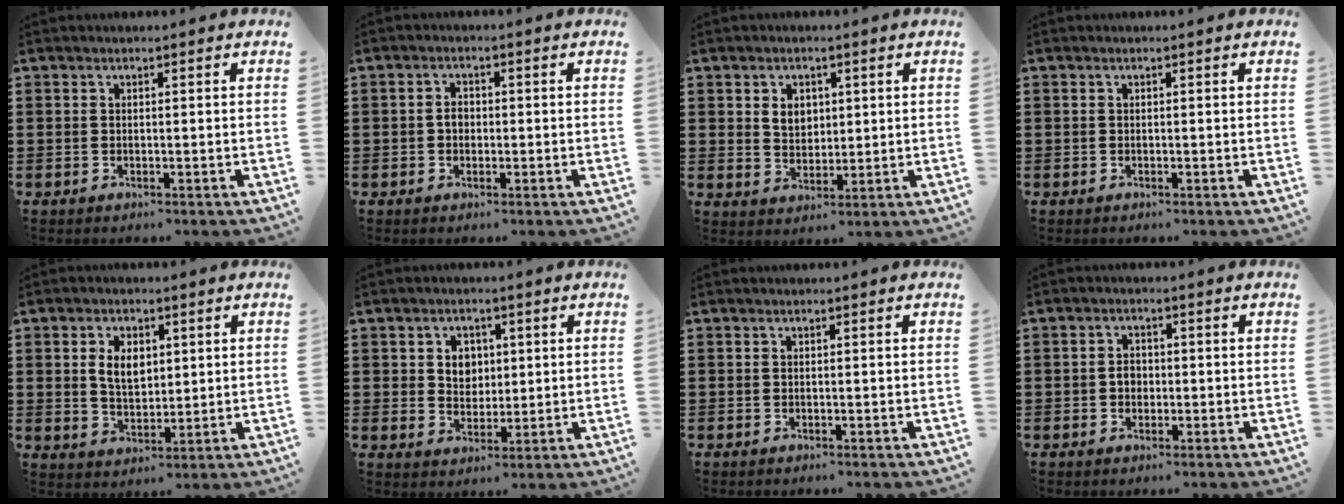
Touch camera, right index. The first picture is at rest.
{"total": 1.8, "force": [-0.3, 1.3, 1.3], "torque": [-0.025, 0.006, -0.007]}
{"total": 3.6, "force": [1.1, 2.8, 2.0], "torque": [-0.049, 0.011, 0.019]}
{"total": 0.0}
{"total": 4.9, "force": [1.1, 3.1, 3.6], "torque": [-0.073, 0.010, 0.016]}
{"total": 3.7, "force": [1.0, 3.2, 1.5], "torque": [-0.035, 0.009, 0.013]}
{"total": 0.0}
{"total": 2.0, "force": [-0.3, 1.6, 1.2], "torque": [-0.026, 0.005, -0.008]}